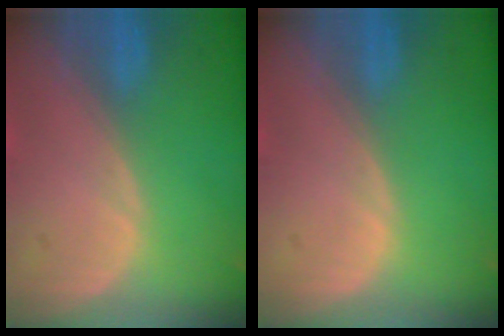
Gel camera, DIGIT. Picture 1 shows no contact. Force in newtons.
{"total": 0.0}